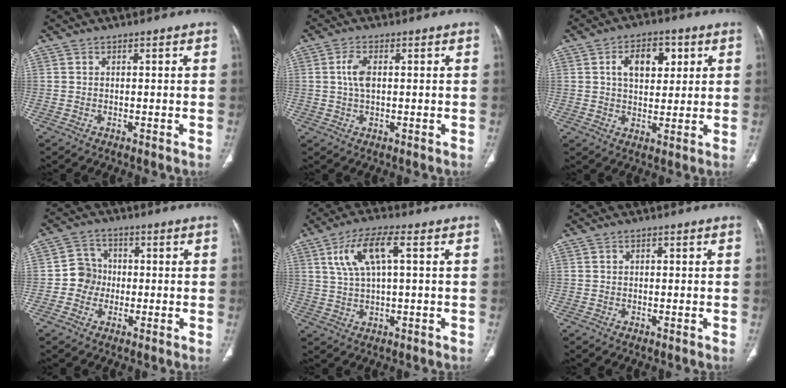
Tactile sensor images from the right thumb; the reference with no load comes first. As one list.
[{"total": 4.0, "force": [0.6, 2.0, 3.4], "torque": [-0.076, 0.003, 0.011]}, {"total": 9.3, "force": [3.0, 5.7, 6.7], "torque": [-0.073, -0.002, 0.045]}, {"total": 5.4, "force": [-0.8, 5.1, 1.4], "torque": [0.008, 0.014, -0.024]}, {"total": 8.9, "force": [2.8, 2.7, 8.0], "torque": [-0.173, 0.013, 0.057]}, {"total": 0.7, "force": [0.2, 0.5, 0.4], "torque": [-0.004, 0.003, 0.001]}]